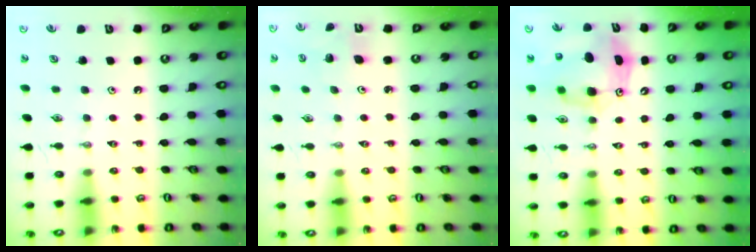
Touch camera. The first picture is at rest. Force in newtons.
{"total": 3.3, "press": 3.1, "slide": 1.3}
{"total": 9.4, "press": 9.1, "slide": 2.4}